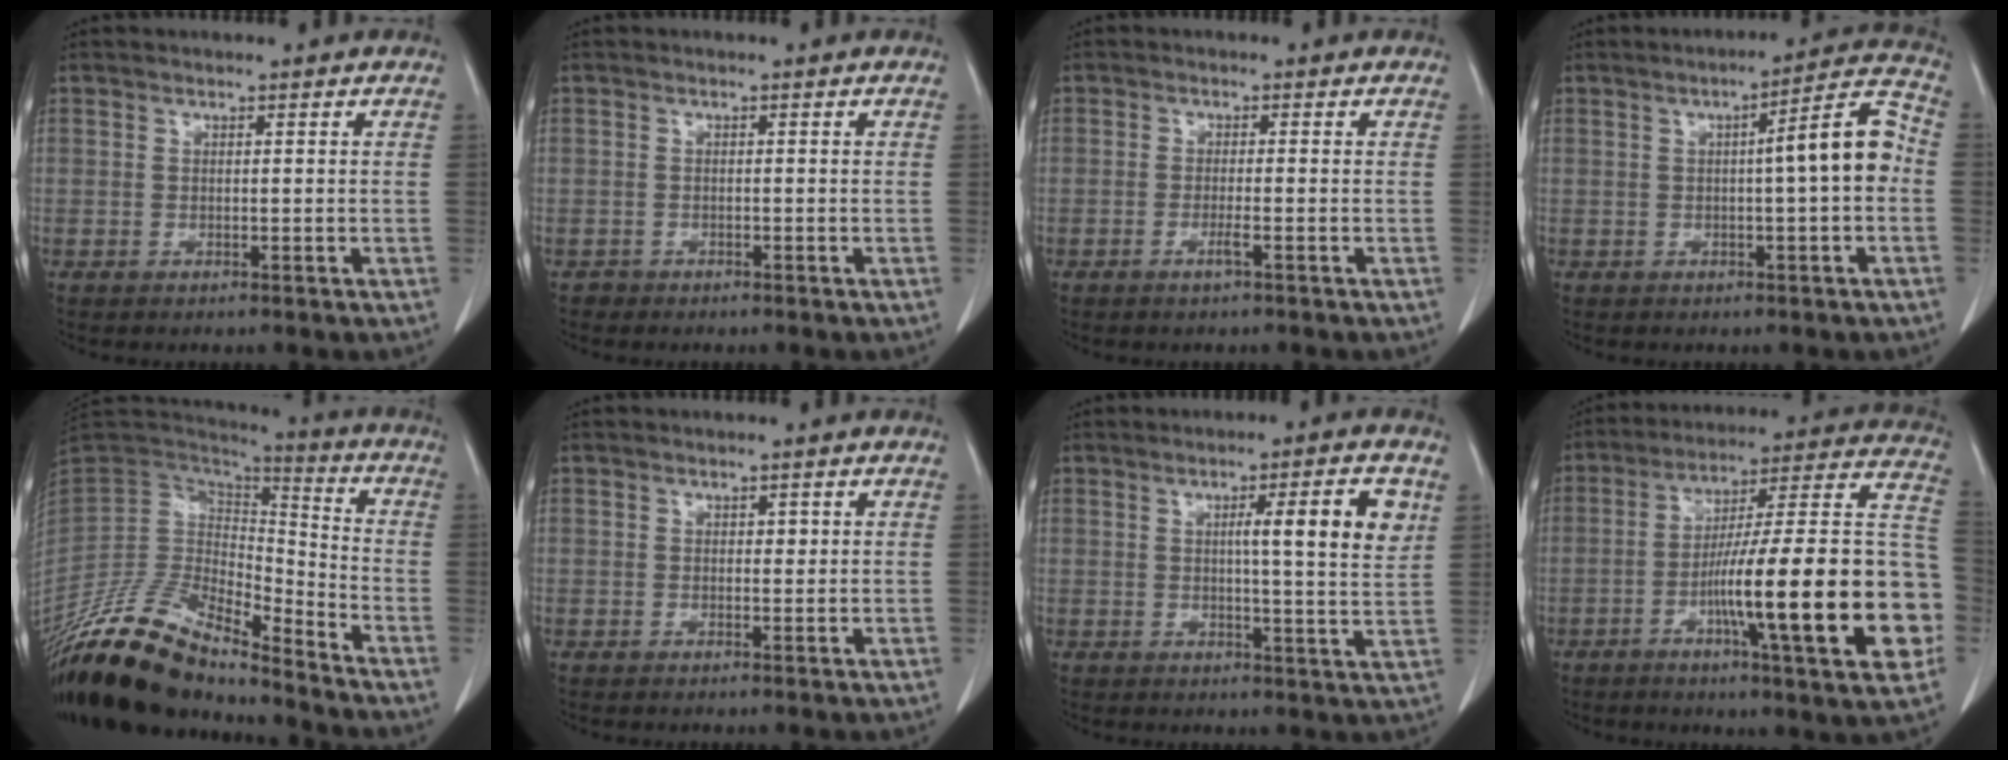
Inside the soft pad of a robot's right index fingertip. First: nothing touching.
{"total": 0.8, "force": [-0.5, 0.5, -0.3], "torque": [-0.003, 0.001, -0.010]}
{"total": 1.7, "force": [-0.9, -0.2, 1.5], "torque": [-0.029, -0.003, -0.017]}
{"total": 8.2, "force": [-0.3, 0.6, 8.2], "torque": [-0.108, 0.024, -0.010]}
{"total": 20.8, "force": [-18.0, 5.2, 9.1], "torque": [-0.185, 0.007, -0.328]}
{"total": 1.0, "force": [0.3, 0.7, 0.7], "torque": [-0.006, 0.001, 0.003]}
{"total": 8.5, "force": [2.7, 0.2, 8.1], "torque": [-0.113, -0.001, 0.033]}
{"total": 26.0, "force": [-6.3, 2.0, 25.1], "torque": [-0.292, 0.010, -0.100]}